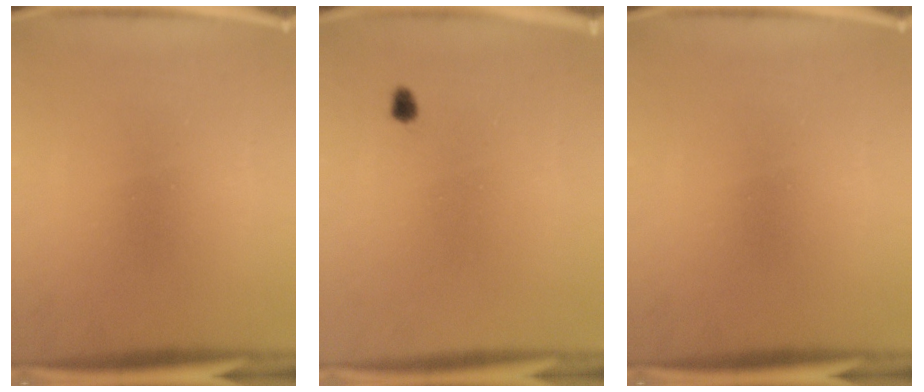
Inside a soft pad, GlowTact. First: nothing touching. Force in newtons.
{"total": 1.5}
{"total": 0.0}